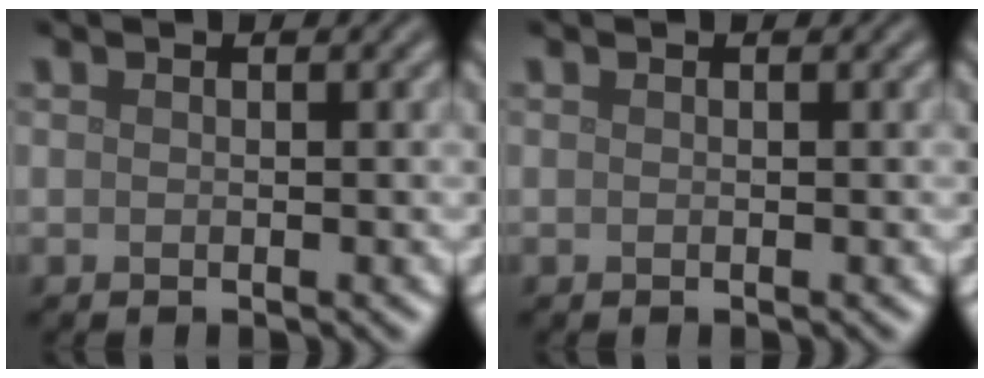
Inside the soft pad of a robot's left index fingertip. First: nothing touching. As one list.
[{"total": 0.0}]